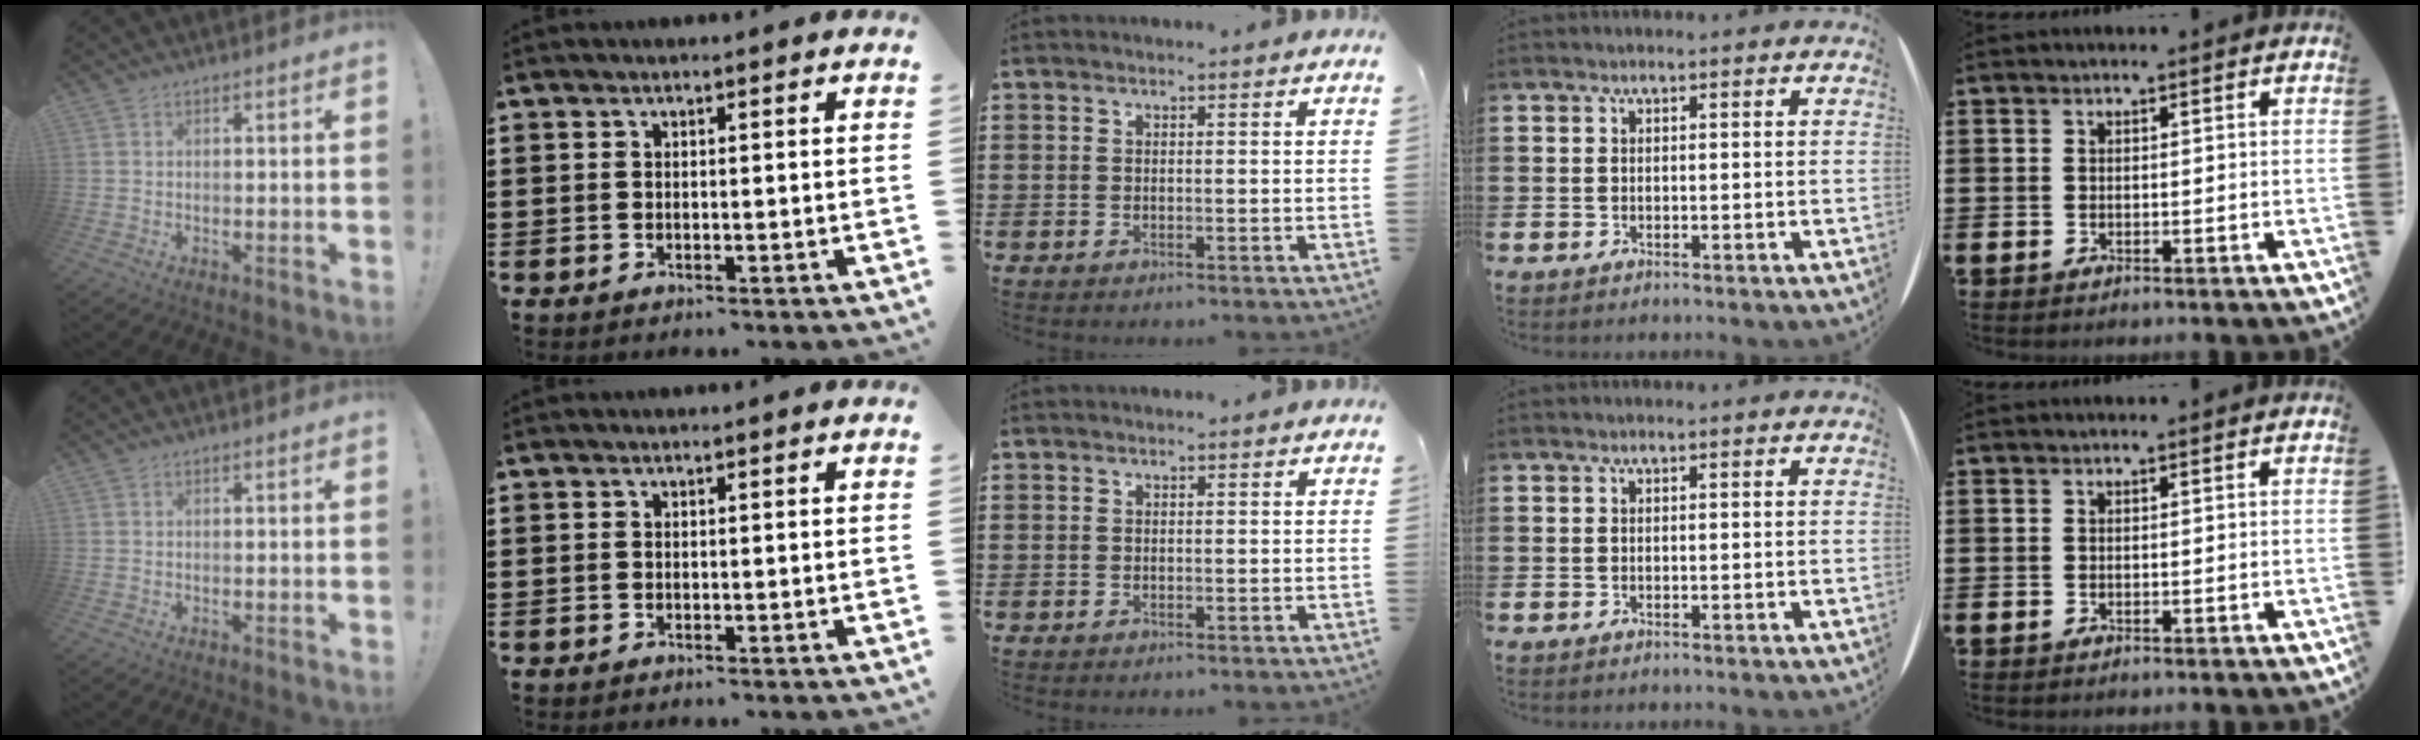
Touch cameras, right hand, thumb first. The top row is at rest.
{}